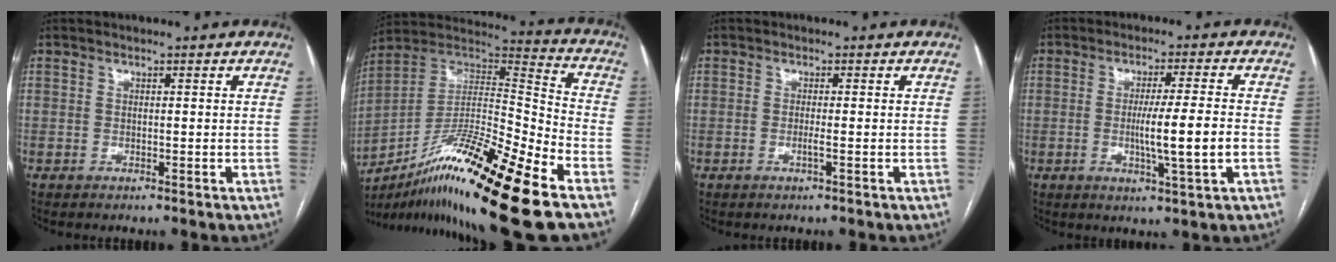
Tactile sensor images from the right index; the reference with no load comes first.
{"total": 24.5, "force": [-14.5, 1.3, 19.7], "torque": [-0.321, -0.016, -0.251]}
{"total": 1.3, "force": [-0.5, -0.2, 1.1], "torque": [-0.025, -0.002, -0.010]}
{"total": 8.0, "force": [-1.4, -0.6, 7.8], "torque": [-0.134, -0.012, -0.023]}